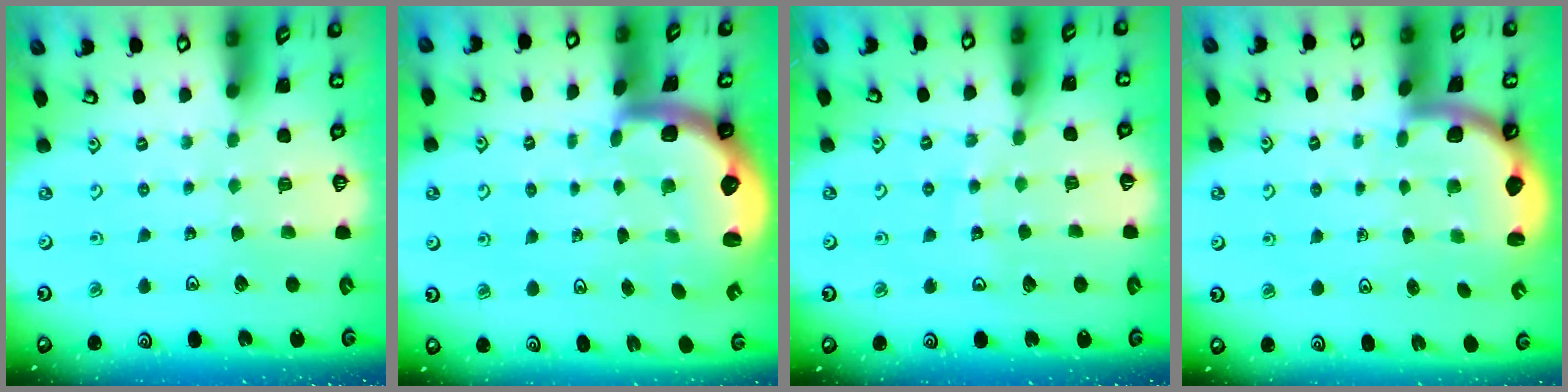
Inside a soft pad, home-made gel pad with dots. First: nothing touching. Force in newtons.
{"total": 2.9, "press": 2.6, "slide": 1.4}
{"total": 8.6, "press": 8.6, "slide": 1.0}
{"total": 2.0, "press": 2.0, "slide": 0.3}